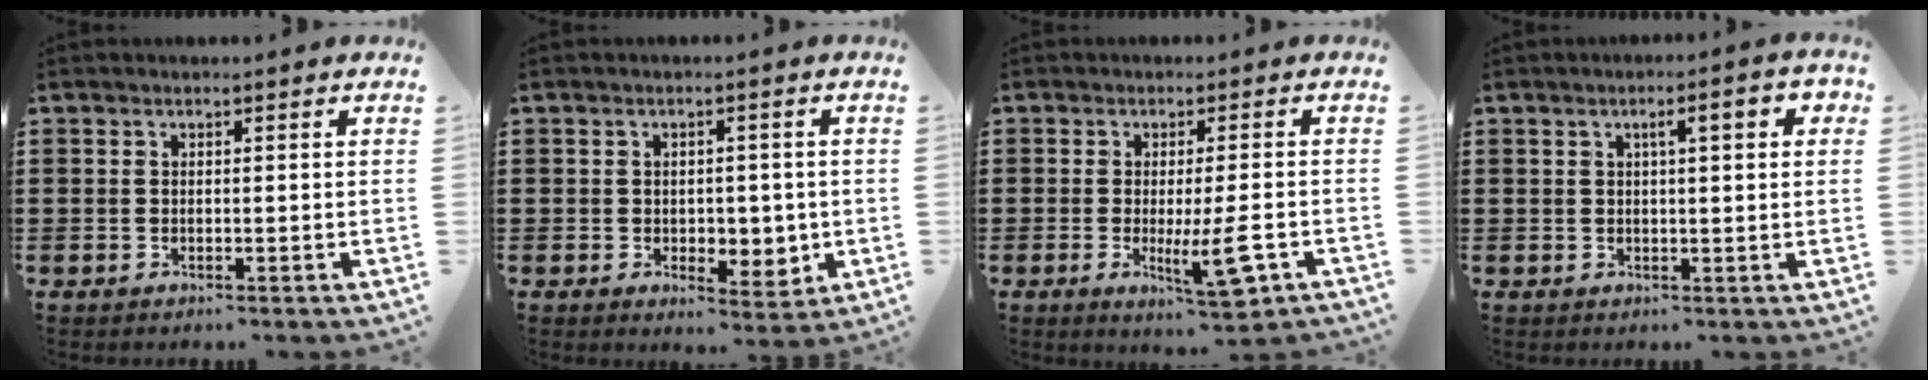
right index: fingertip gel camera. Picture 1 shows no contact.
{"total": 3.4, "force": [0.0, 2.7, 2.0], "torque": [-0.031, 0.000, -0.005]}
{"total": 8.1, "force": [-2.7, 1.1, 7.6], "torque": [-0.138, -0.019, -0.042]}
{"total": 3.7, "force": [1.0, 0.6, 3.6], "torque": [-0.062, 0.003, 0.010]}